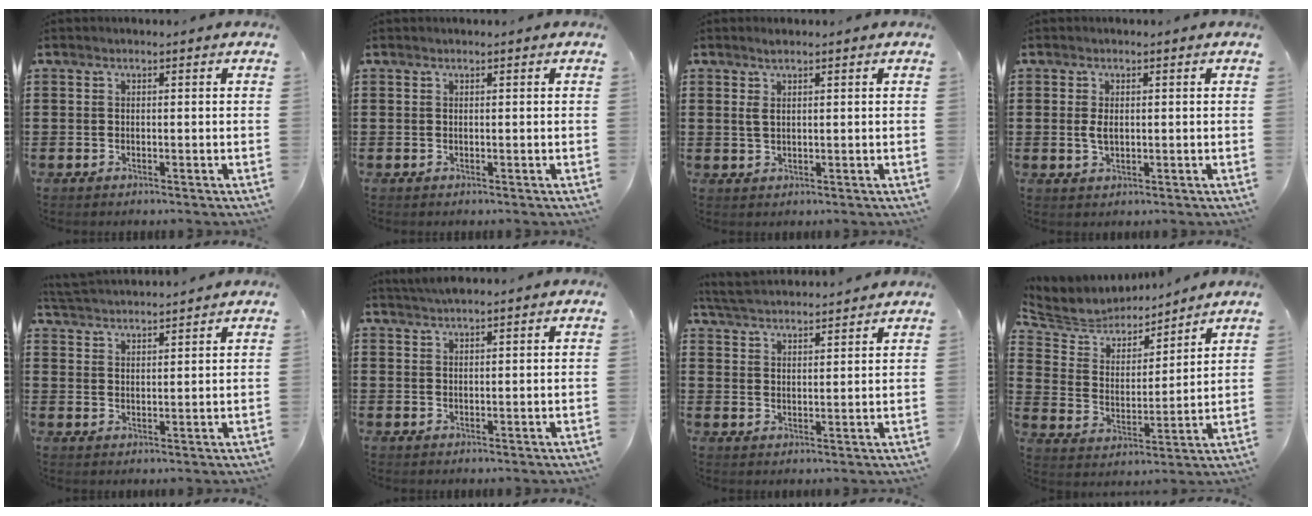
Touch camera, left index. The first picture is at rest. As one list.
[{"total": 0.0}, {"total": 2.2, "force": [1.1, 0.7, 1.7], "torque": [-0.037, 0.005, 0.019]}, {"total": 2.3, "force": [0.2, 1.2, 1.9], "torque": [-0.048, 0.001, 0.000]}, {"total": 3.1, "force": [3.1, -0.2, 0.0], "torque": [-0.012, -0.013, 0.056]}, {"total": 2.0, "force": [1.8, 0.0, 0.8], "torque": [-0.019, 0.002, 0.035]}, {"total": 4.1, "force": [4.0, 0.0, 0.6], "torque": [-0.028, -0.017, 0.071]}, {"total": 5.6, "force": [5.4, 1.5, 0.4], "torque": [-0.045, -0.037, 0.089]}]